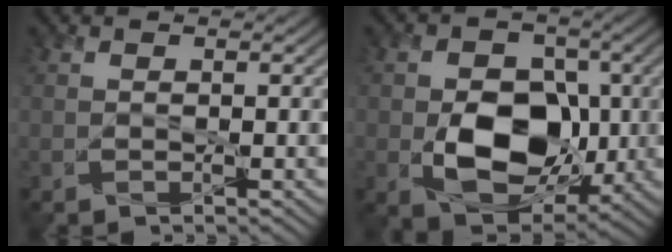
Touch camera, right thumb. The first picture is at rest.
{"total": 10.9, "force": [-1.8, 7.6, 7.5], "torque": [-0.125, -0.011, -0.037]}